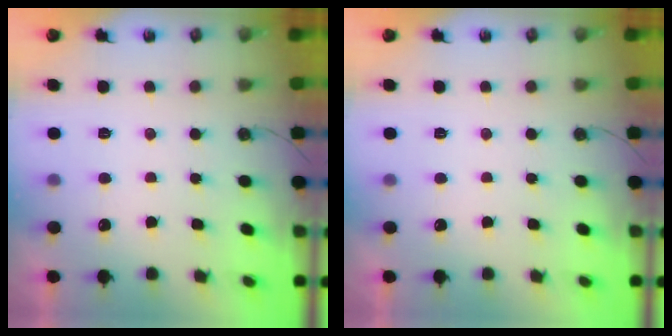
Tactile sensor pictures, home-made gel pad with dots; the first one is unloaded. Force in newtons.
{"total": 0.0}